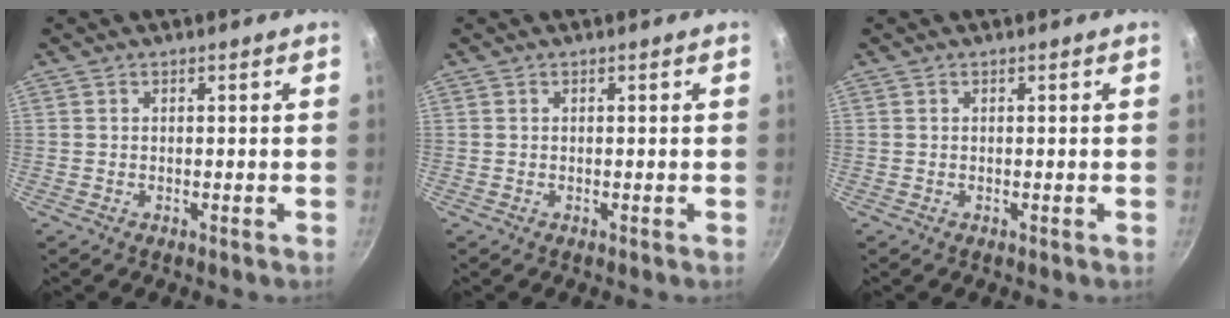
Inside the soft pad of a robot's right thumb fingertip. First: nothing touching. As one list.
[{"total": 0.0}, {"total": 0.0}]